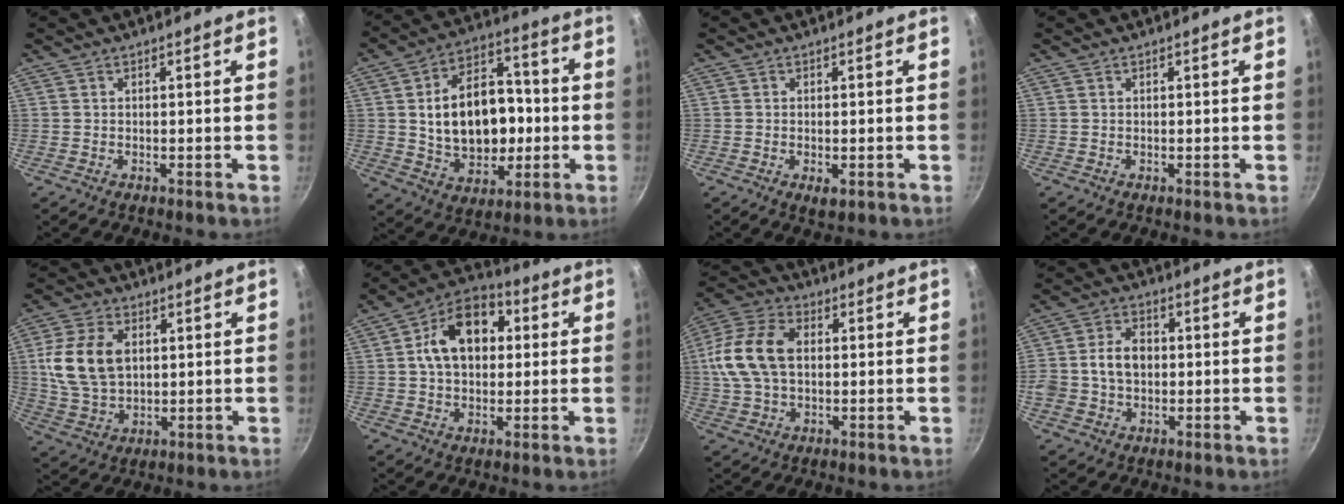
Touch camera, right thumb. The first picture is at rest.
{"total": 19.2, "force": [-0.2, 13.4, 13.7], "torque": [-0.183, 0.032, 0.006]}
{"total": 2.2, "force": [-0.7, 1.1, 1.8], "torque": [-0.030, -0.007, -0.009]}
{"total": 0.0}
{"total": 13.0, "force": [2.3, 8.8, 9.3], "torque": [-0.164, -0.004, 0.048]}
{"total": 14.5, "force": [2.5, 10.1, 10.1], "torque": [-0.126, 0.022, 0.023]}
{"total": 14.9, "force": [1.3, 9.8, 11.1], "torque": [-0.207, 0.024, 0.014]}
{"total": 8.6, "force": [-0.1, 6.5, 5.6], "torque": [-0.082, 0.017, -0.012]}